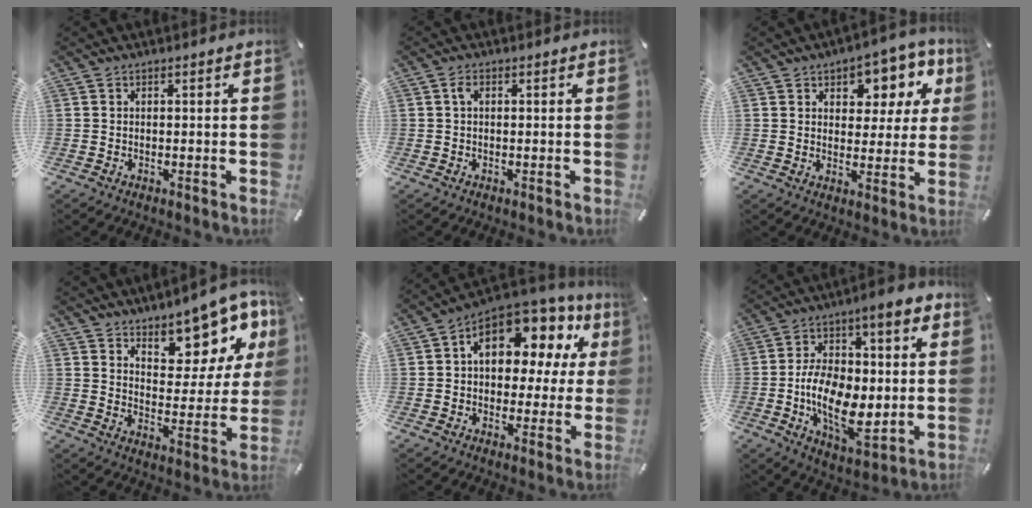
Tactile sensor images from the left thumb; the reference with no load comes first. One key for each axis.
{"total": 1.5, "fx": 0.2, "fy": 0.8, "fz": 1.3, "tx": -0.028, "ty": 0.006, "tz": 0.002}
{"total": 9.5, "fx": 5.0, "fy": 6.2, "fz": 5.2, "tx": -0.062, "ty": -0.033, "tz": 0.082}
{"total": 12.2, "fx": 10.0, "fy": 5.4, "fz": 4.5, "tx": -0.046, "ty": -0.093, "tz": 0.172}
{"total": 13.3, "fx": 5.4, "fy": 8.5, "fz": 8.8, "tx": -0.134, "ty": -0.037, "tz": 0.095}
{"total": 17.0, "fx": -0.2, "fy": 9.1, "fz": 14.3, "tx": -0.262, "ty": -0.013, "tz": -0.008}